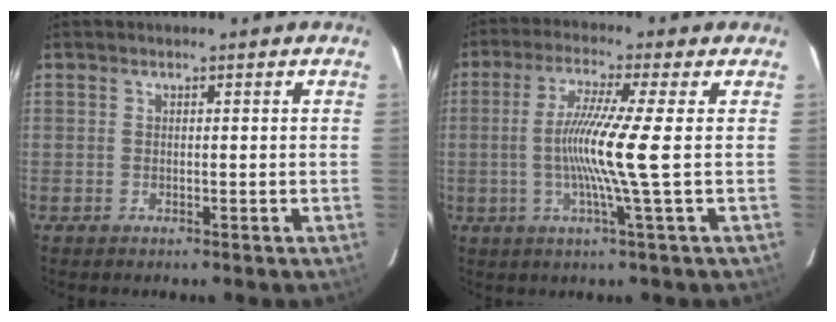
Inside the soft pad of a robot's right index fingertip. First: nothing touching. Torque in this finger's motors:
{"motor_torque": [1.32, -0.11, 0.67, 0.21]}